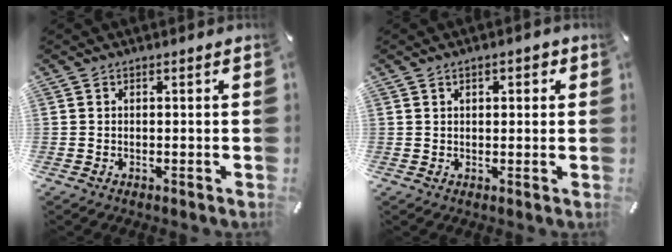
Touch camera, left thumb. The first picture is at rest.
{"total": 2.7, "force": [0.8, 1.6, 2.1], "torque": [-0.034, 0.005, 0.009]}